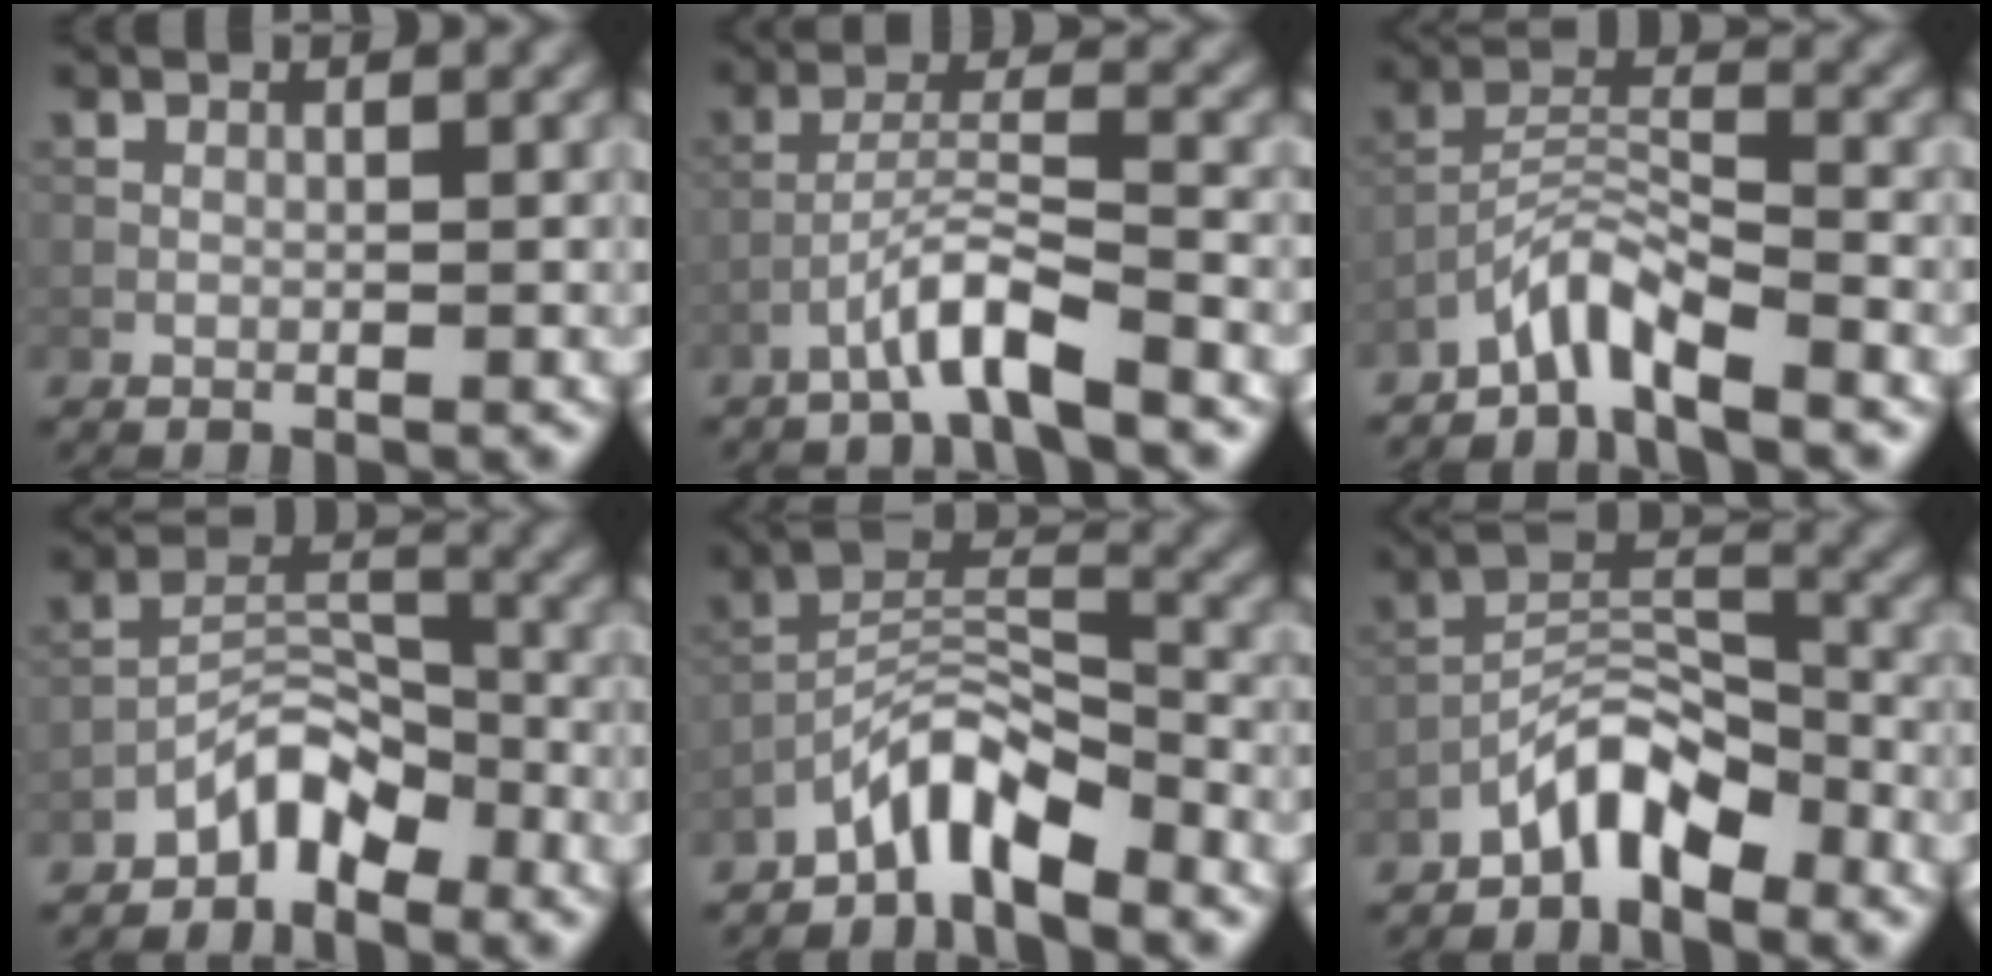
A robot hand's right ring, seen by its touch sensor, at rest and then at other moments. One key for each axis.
{"total": 3.9, "fx": -2.9, "fy": 0.2, "fz": 2.7, "tx": -0.048, "ty": 0.017, "tz": -0.060}
{"total": 4.0, "fx": -3.4, "fy": 0.5, "fz": 2.0, "tx": -0.037, "ty": 0.010, "tz": -0.076}
{"total": 3.8, "fx": -3.0, "fy": 1.6, "fz": 1.7, "tx": -0.023, "ty": 0.019, "tz": -0.060}
{"total": 5.5, "fx": -4.3, "fy": 1.5, "fz": 3.0, "tx": -0.050, "ty": 0.010, "tz": -0.091}
{"total": 5.1, "fx": -3.9, "fy": 1.7, "fz": 2.7, "tx": -0.041, "ty": 0.015, "tz": -0.080}